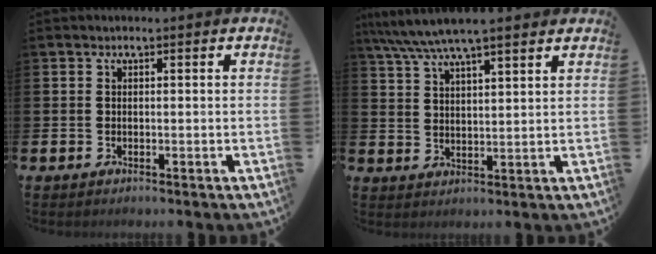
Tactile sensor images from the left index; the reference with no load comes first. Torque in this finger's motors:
{"motor_torque": [1.34, -0.80, 0.89, 0.21]}